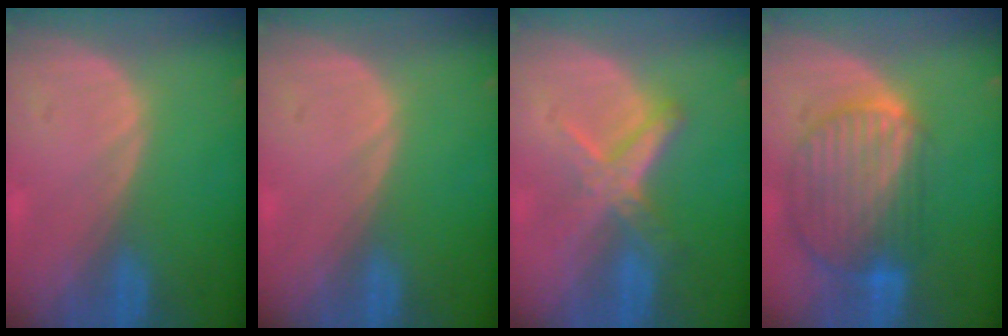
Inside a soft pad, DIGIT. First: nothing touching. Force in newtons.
{"total": 0.0}
{"total": 6.0, "press": 5.4, "slide": 2.5}
{"total": 10.3, "press": 8.8, "slide": 5.4}